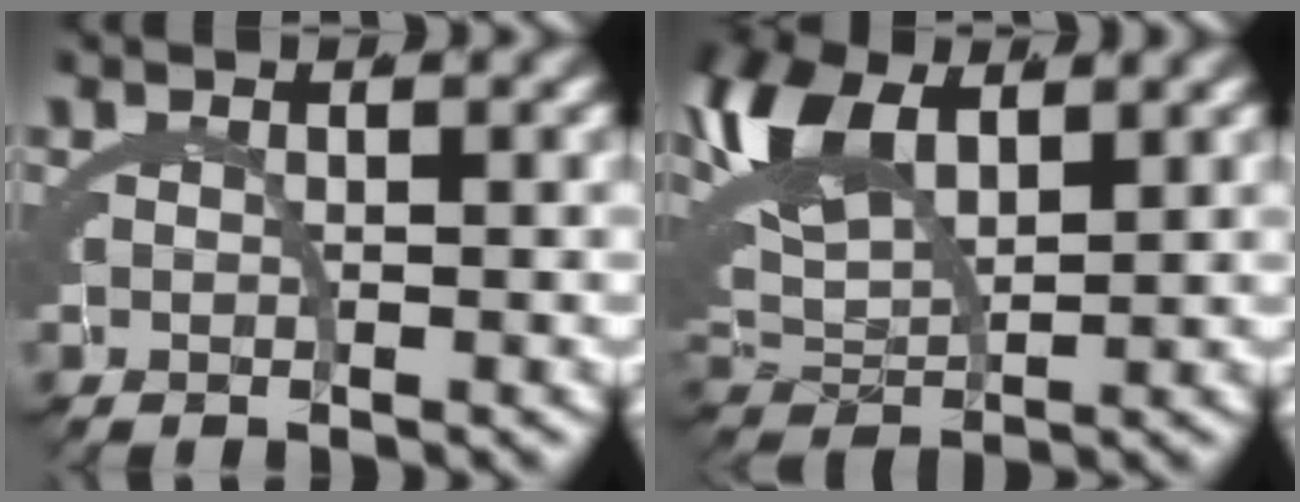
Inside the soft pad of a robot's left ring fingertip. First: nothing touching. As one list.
[{"total": 6.7, "force": [3.8, 3.0, 4.6], "torque": [-0.123, 0.005, 0.068]}]